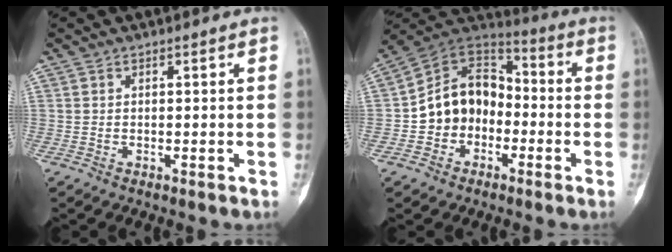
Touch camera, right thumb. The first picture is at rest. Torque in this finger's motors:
{"motor_torque": [0.18, 0.19, 0.93, -0.28, 0.07]}